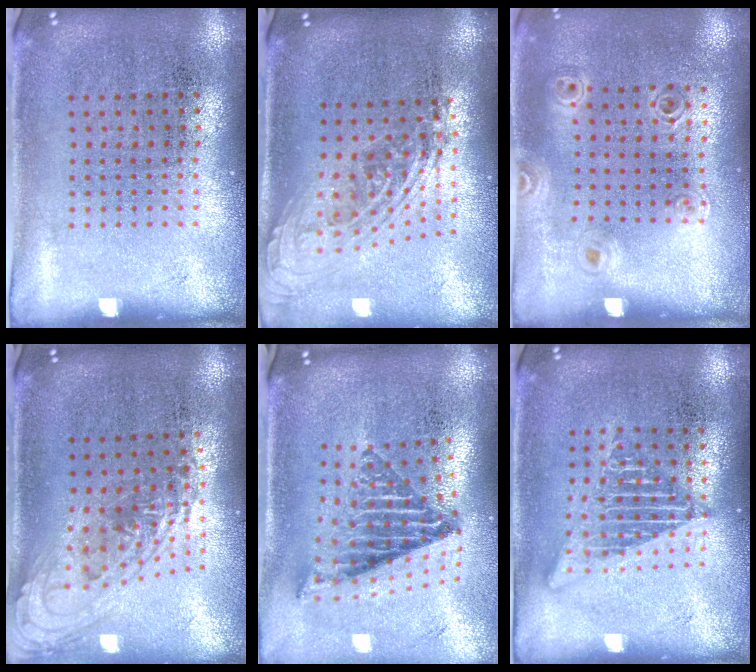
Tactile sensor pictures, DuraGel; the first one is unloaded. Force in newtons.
{"total": 2.1, "press": 1.6, "slide": 1.5}
{"total": 0.9, "press": 0.9, "slide": 0.1}
{"total": 1.5, "press": 1.3, "slide": 0.7}
{"total": 2.1, "press": 1.4, "slide": 1.5}
{"total": 2.2, "press": 2.2, "slide": 0.2}